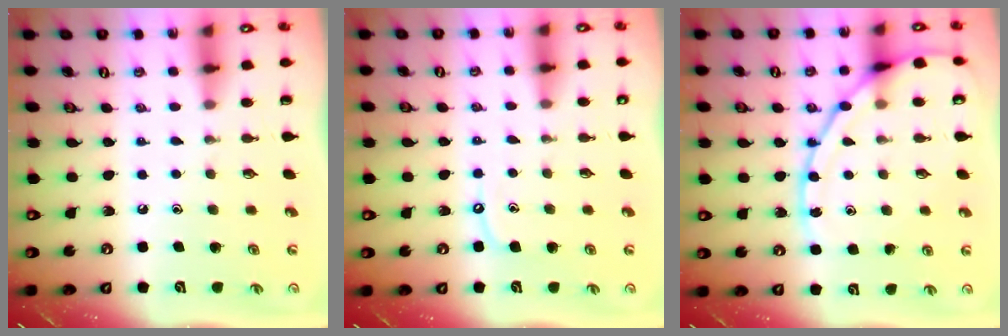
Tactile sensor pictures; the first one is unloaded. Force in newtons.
{"total": 4.0, "press": 4.0, "slide": 0.3}
{"total": 13.4, "press": 13.4, "slide": 1.3}